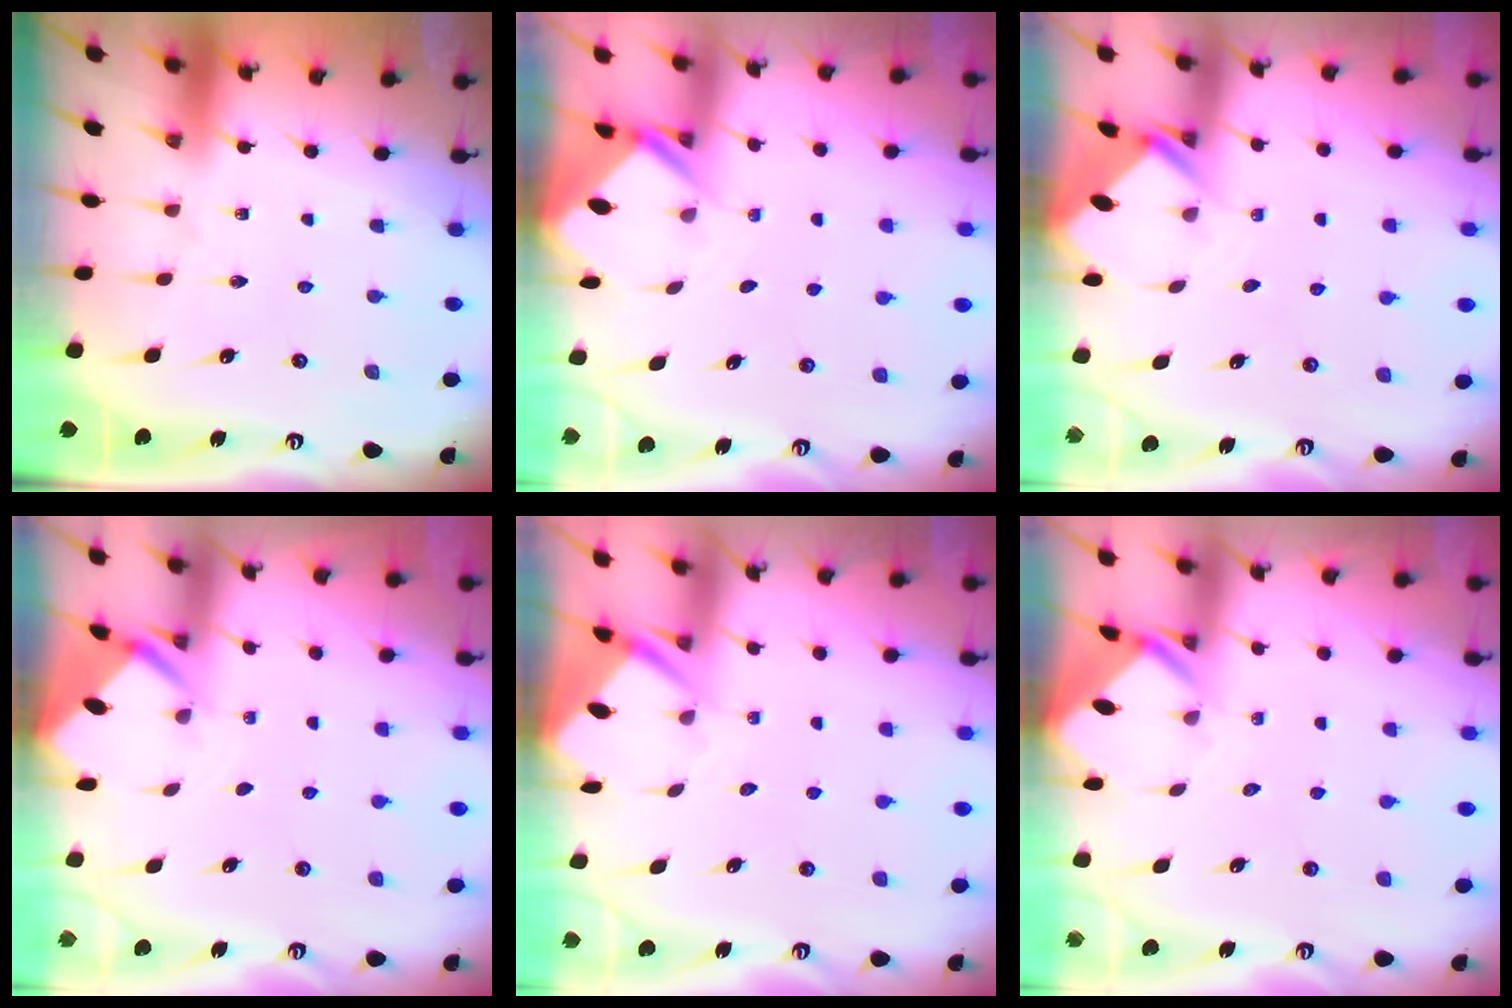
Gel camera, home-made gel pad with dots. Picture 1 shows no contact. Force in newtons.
{"total": 2.3, "press": 2.3, "slide": 0.1}
{"total": 2.8, "press": 2.8, "slide": 0.2}
{"total": 2.9, "press": 2.9, "slide": 0.2}
{"total": 3.4, "press": 3.4, "slide": 0.3}
{"total": 2.9, "press": 2.9, "slide": 0.2}